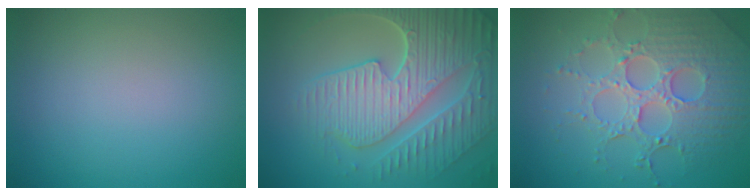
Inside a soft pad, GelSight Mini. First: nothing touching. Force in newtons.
{"total": 8.8, "press": 6.4, "slide": 6.1}
{"total": 6.4, "press": 5.1, "slide": 3.8}